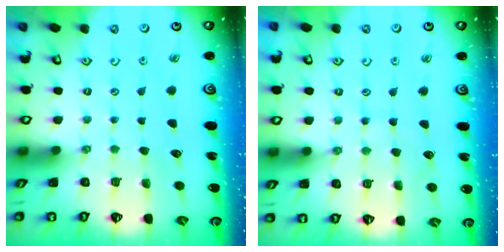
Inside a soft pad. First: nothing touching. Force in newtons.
{"total": 5.5, "press": 5.5, "slide": 0.5}